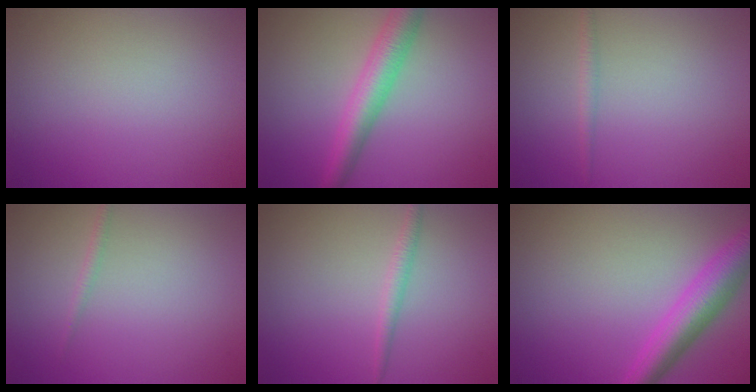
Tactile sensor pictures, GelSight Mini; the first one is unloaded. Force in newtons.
{"total": 4.4, "press": 4.4, "slide": 0.1}
{"total": 1.0, "press": 1.0, "slide": 0.0}
{"total": 0.7, "press": 0.7, "slide": 0.0}
{"total": 1.4, "press": 1.4, "slide": 0.1}
{"total": 4.9, "press": 4.9, "slide": 0.2}